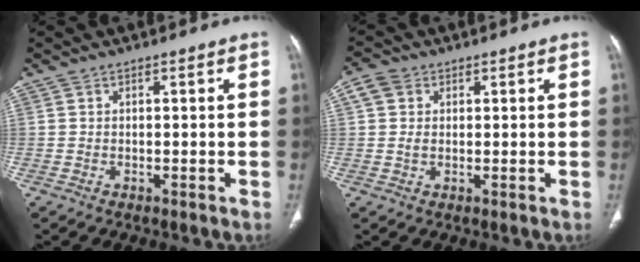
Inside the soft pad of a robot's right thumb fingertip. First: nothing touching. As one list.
[{"total": 4.0, "force": [1.2, 3.1, 2.1], "torque": [-0.041, 0.006, 0.023]}]